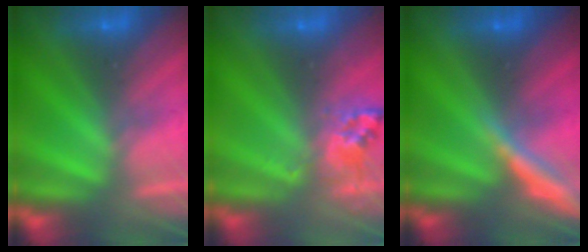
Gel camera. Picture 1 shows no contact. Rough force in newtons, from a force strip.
{"total": 2.6}
{"total": 3.3}